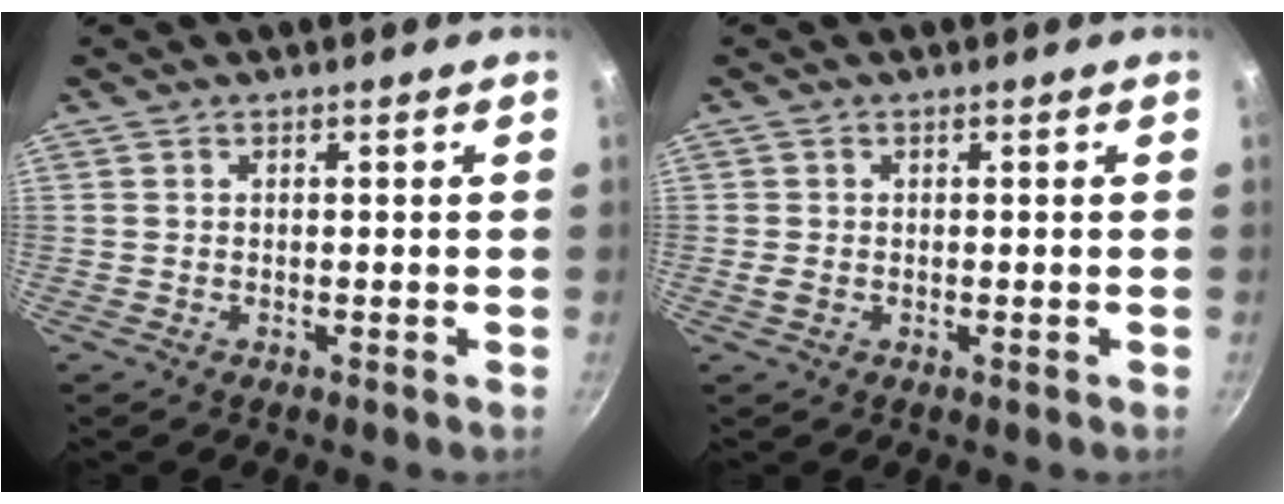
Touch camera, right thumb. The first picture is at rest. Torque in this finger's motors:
{"motor_torque": [0.16, -0.43, 0.00, -0.35, 0.10]}